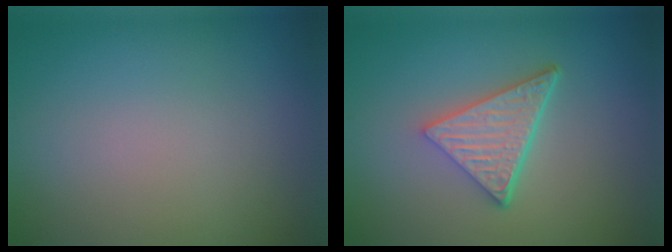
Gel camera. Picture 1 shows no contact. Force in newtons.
{"total": 5.1, "press": 3.5, "slide": 3.7}